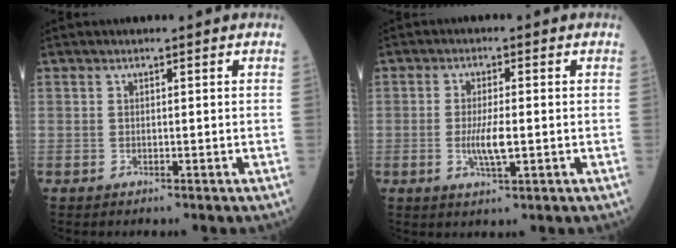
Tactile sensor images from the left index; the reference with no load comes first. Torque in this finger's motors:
{"motor_torque": [0.97, 0.11, 0.29, 0.11]}